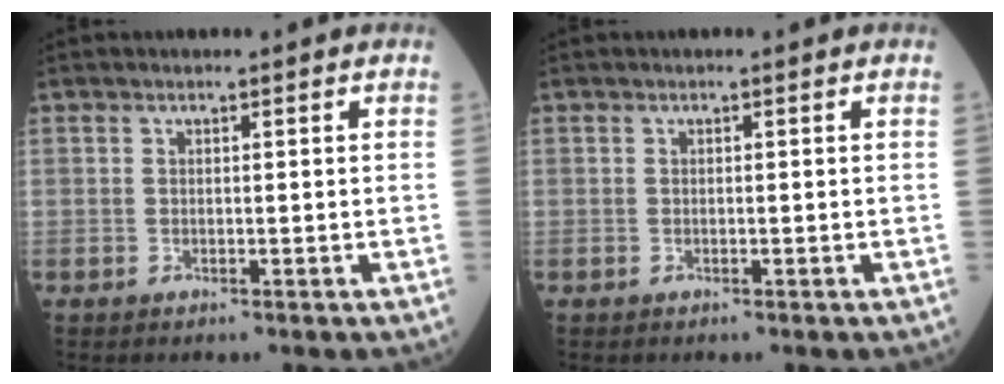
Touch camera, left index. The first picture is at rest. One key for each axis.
{"total": 0.0}